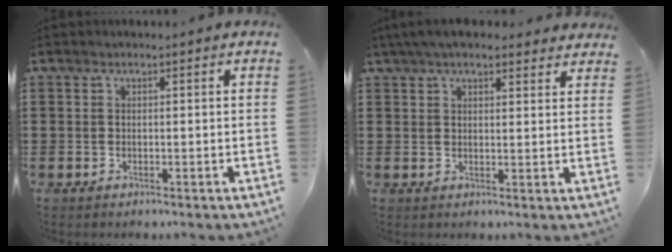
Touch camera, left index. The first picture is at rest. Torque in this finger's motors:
{"motor_torque": [2.14, 0.00, 1.05, 0.21]}